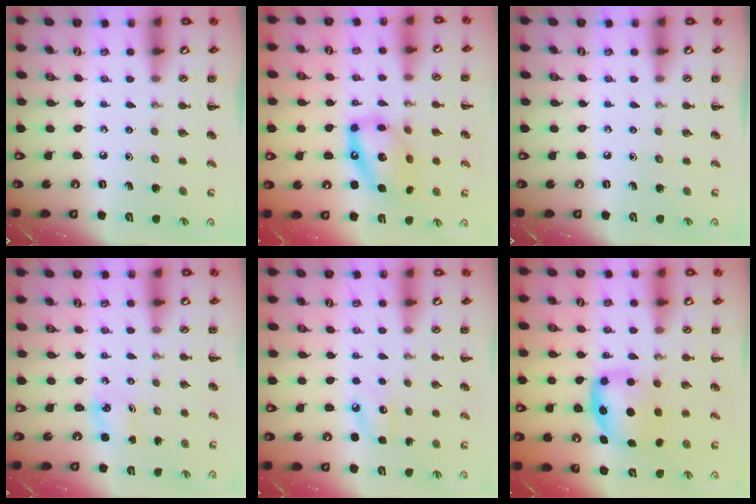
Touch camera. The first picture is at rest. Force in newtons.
{"total": 13.0, "press": 12.5, "slide": 3.5}
{"total": 0.0}
{"total": 1.4, "press": 1.4, "slide": 0.3}
{"total": 7.7, "press": 7.5, "slide": 1.7}
{"total": 6.6, "press": 6.6, "slide": 0.4}